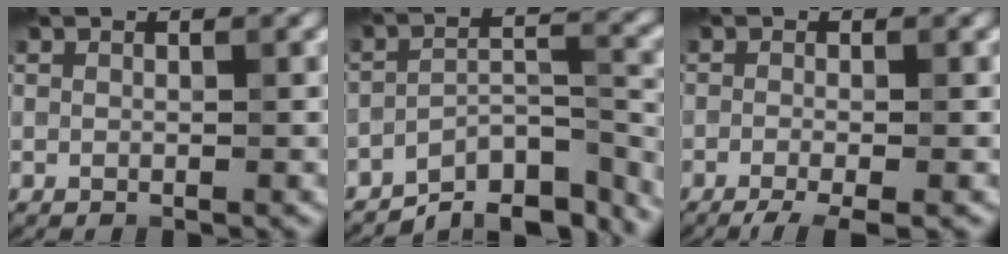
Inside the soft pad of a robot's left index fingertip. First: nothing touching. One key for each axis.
{"total": 8.7, "fx": -7.3, "fy": 2.5, "fz": 4.0, "tx": -0.050, "ty": -0.009, "tz": -0.120}
{"total": 3.2, "fx": -1.9, "fy": 0.7, "fz": 2.4, "tx": -0.037, "ty": -0.007, "tz": -0.038}